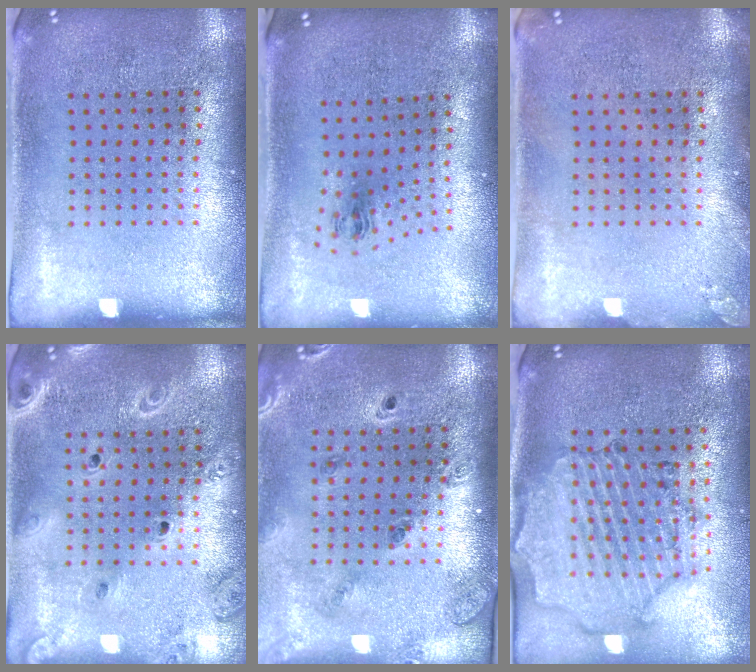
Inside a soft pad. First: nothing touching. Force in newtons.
{"total": 1.1, "press": 0.5, "slide": 1.0}
{"total": 0.9, "press": 0.9, "slide": 0.1}
{"total": 2.1, "press": 1.9, "slide": 0.8}
{"total": 1.4, "press": 1.4, "slide": 0.1}
{"total": 1.7, "press": 1.6, "slide": 0.3}